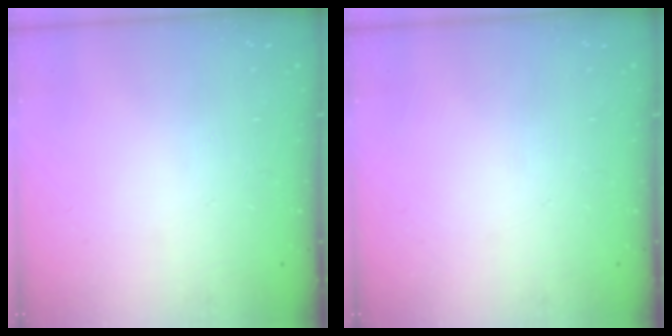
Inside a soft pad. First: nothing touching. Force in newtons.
{"total": 0.0}